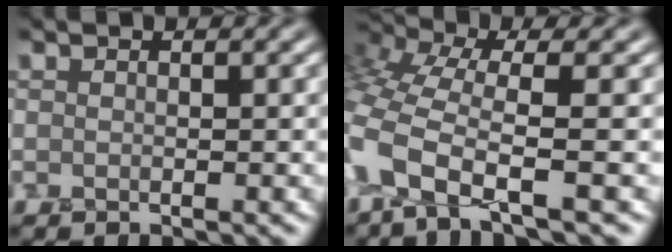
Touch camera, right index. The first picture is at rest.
{"total": 6.4, "force": [-2.6, 2.3, 5.3], "torque": [-0.124, -0.001, -0.072]}